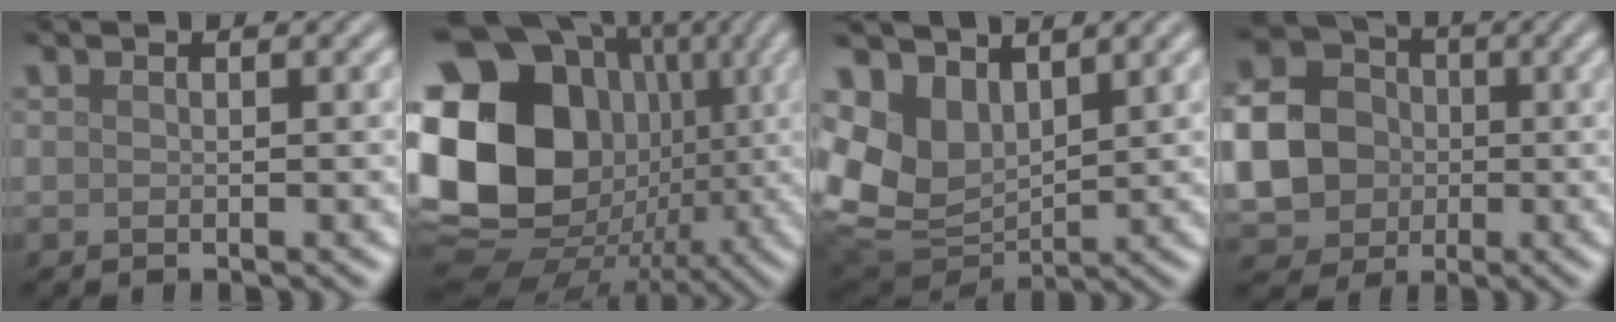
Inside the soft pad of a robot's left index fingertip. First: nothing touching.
{"total": 21.0, "force": [1.2, 17.2, 12.0], "torque": [-0.246, 0.008, 0.005]}
{"total": 7.2, "force": [2.6, 5.3, 4.2], "torque": [-0.112, -0.013, 0.055]}
{"total": 8.8, "force": [-0.7, 7.8, 4.0], "torque": [-0.105, -0.015, -0.028]}